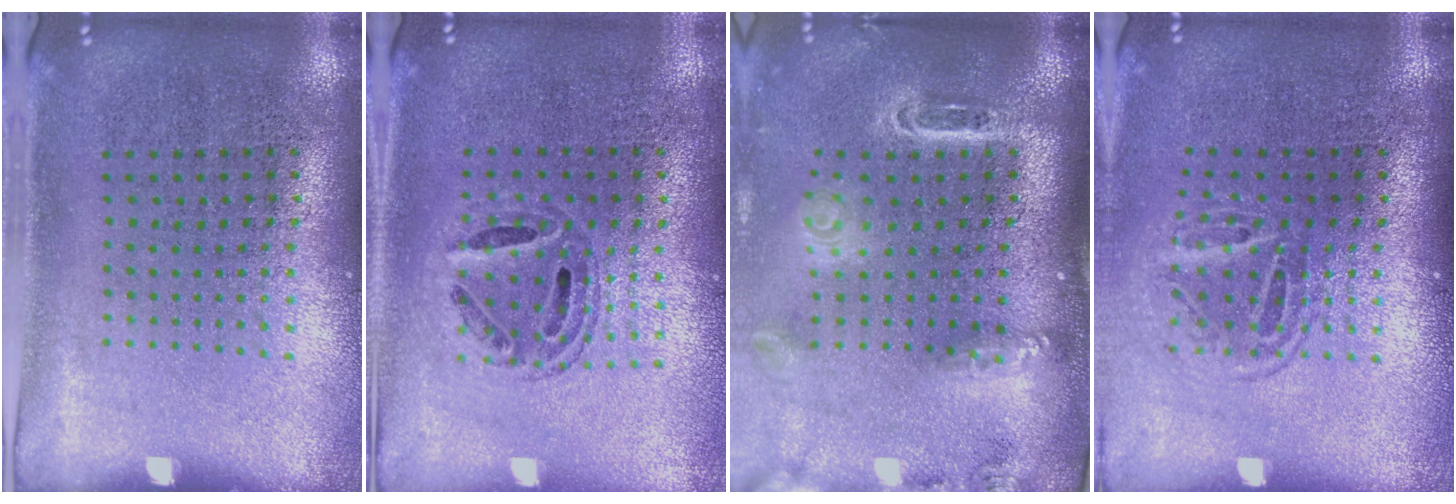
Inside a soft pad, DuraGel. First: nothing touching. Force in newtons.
{"total": 0.7, "press": 0.7, "slide": 0.1}
{"total": 2.8, "press": 2.0, "slide": 1.9}
{"total": 1.5, "press": 1.0, "slide": 1.1}